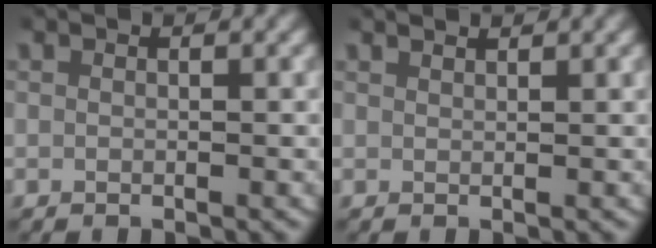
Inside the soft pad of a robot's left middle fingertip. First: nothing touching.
{"total": 1.3, "force": [1.3, 0.1, 0.3], "torque": [0.000, 0.001, 0.023]}